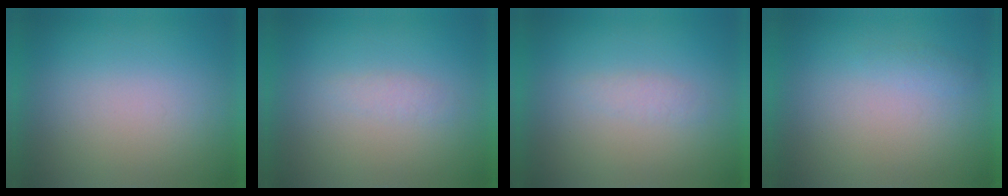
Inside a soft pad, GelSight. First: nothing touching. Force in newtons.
{"total": 1.4}
{"total": 1.3}
{"total": 1.2}